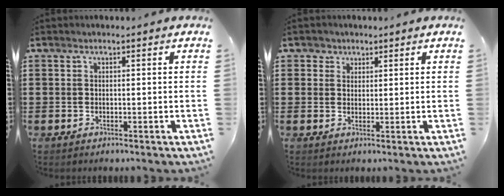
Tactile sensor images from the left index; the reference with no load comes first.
{"total": 2.1, "force": [1.3, 1.6, -0.1], "torque": [0.000, 0.005, 0.023]}